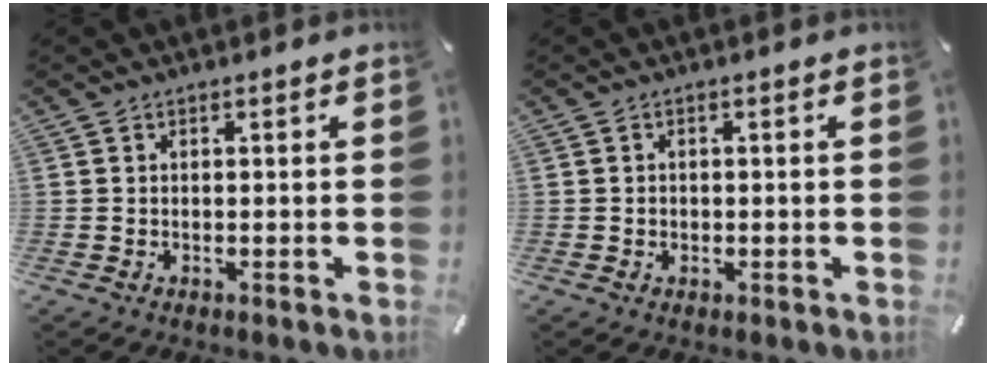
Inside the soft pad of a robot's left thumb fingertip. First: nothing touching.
{"total": 0.9, "force": [-0.1, 0.8, 0.3], "torque": [-0.007, 0.004, -0.004]}